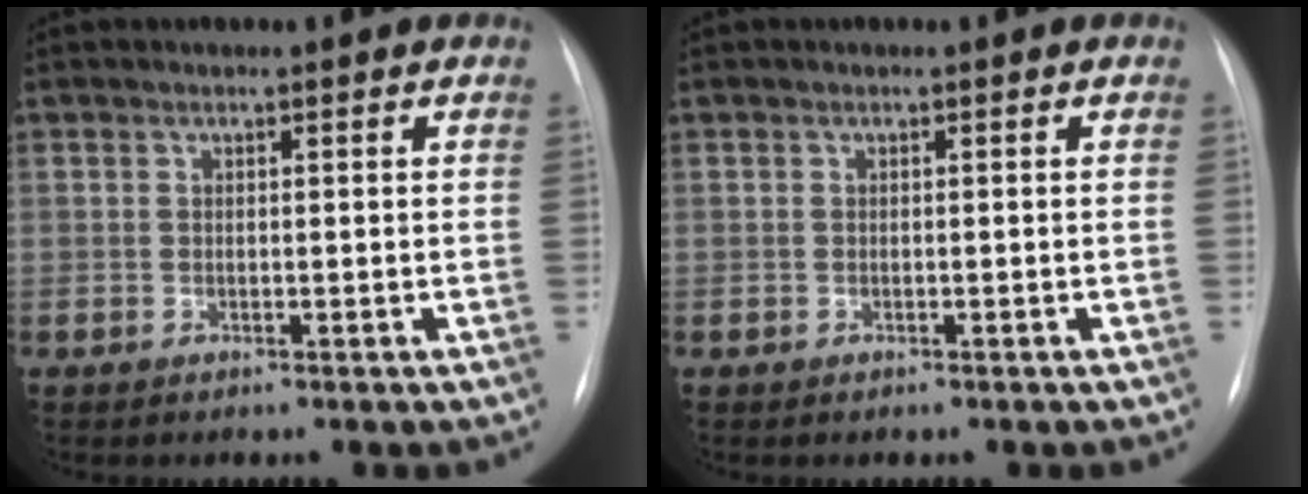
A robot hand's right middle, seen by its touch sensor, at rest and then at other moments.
{"total": 0.0}